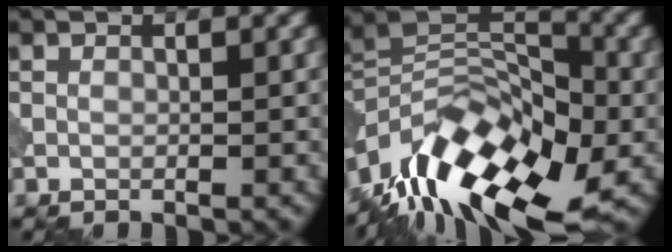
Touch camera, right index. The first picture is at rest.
{"total": 13.9, "force": [-7.5, 6.6, 9.6], "torque": [-0.174, 0.022, -0.152]}